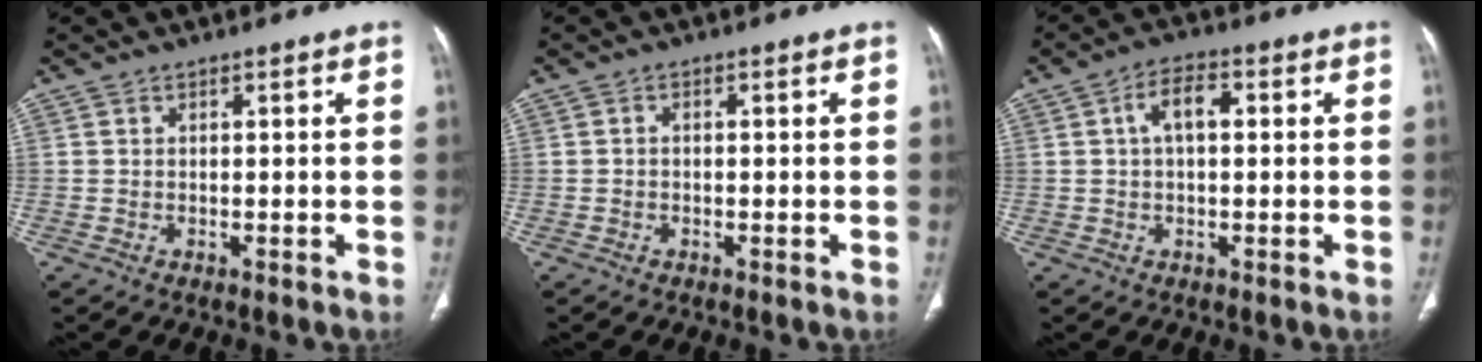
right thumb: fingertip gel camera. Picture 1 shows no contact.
{"total": 0.6, "force": [-0.2, 0.4, 0.4], "torque": [-0.004, 0.001, -0.008]}
{"total": 5.3, "force": [0.9, 2.8, 4.4], "torque": [-0.076, 0.016, 0.009]}